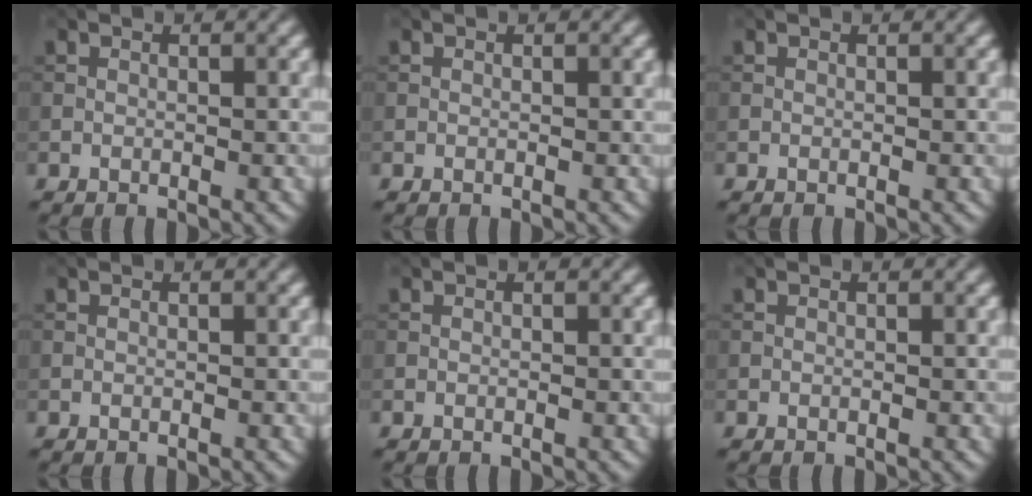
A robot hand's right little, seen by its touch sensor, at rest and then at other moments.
{"total": 0.0}
{"total": 0.0}
{"total": 0.0}
{"total": 0.0}
{"total": 0.0}